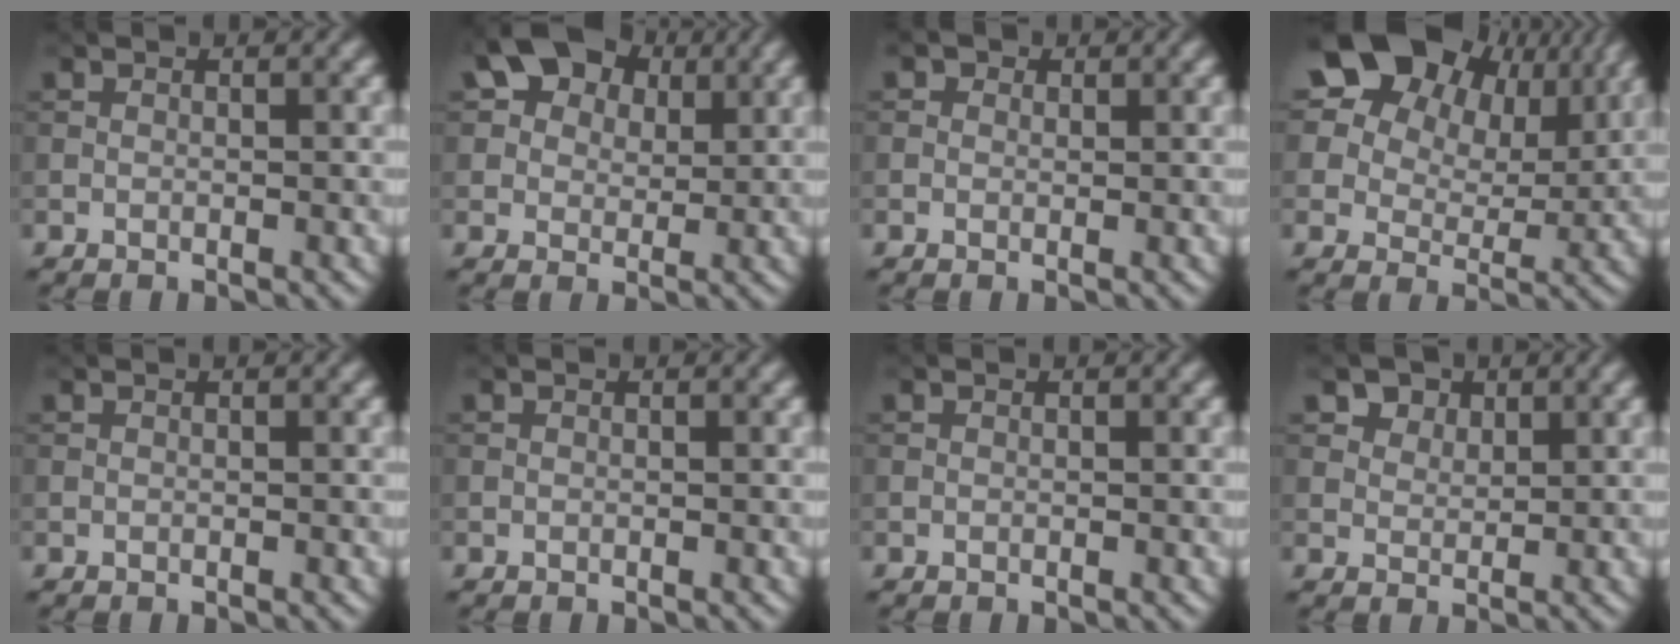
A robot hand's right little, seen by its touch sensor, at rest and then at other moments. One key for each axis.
{"total": 10.5, "fx": 5.3, "fy": 7.1, "fz": 5.6, "tx": -0.102, "ty": 0.032, "tz": 0.071}
{"total": 1.4, "fx": 0.6, "fy": 1.1, "fz": 0.5, "tx": -0.005, "ty": -0.002, "tz": -0.003}
{"total": 21.0, "fx": 11.7, "fy": 14.2, "fz": 10.3, "tx": -0.241, "ty": 0.050, "tz": 0.226}
{"total": 0.0}
{"total": 0.0}
{"total": 0.0}
{"total": 4.3, "fx": 2.9, "fy": 2.7, "fz": 1.8, "tx": -0.050, "ty": -0.009, "tz": 0.057}